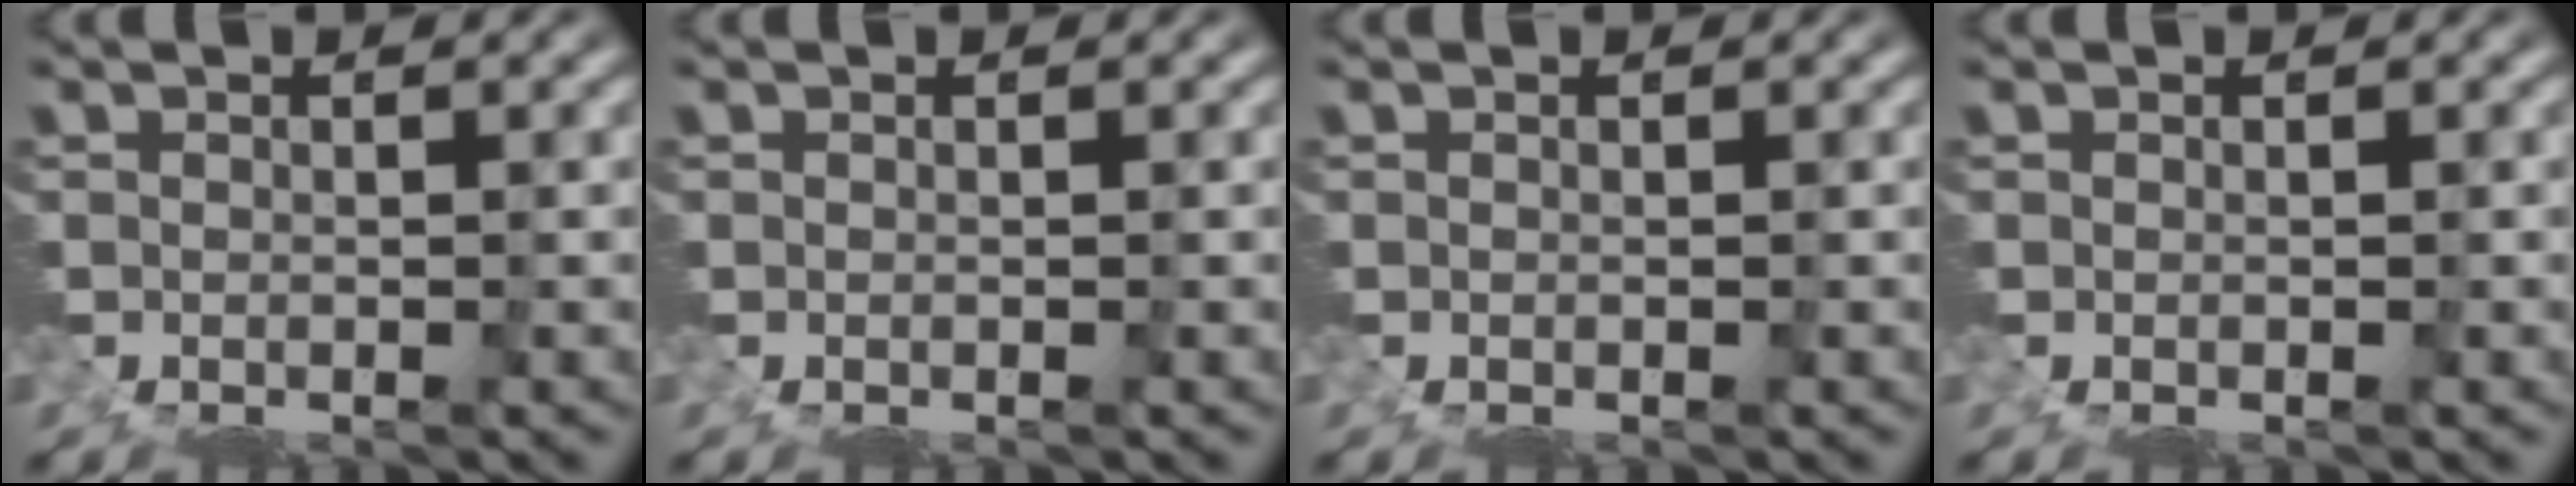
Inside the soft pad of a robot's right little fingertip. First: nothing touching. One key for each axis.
{"total": 0.0}
{"total": 0.0}
{"total": 0.0}